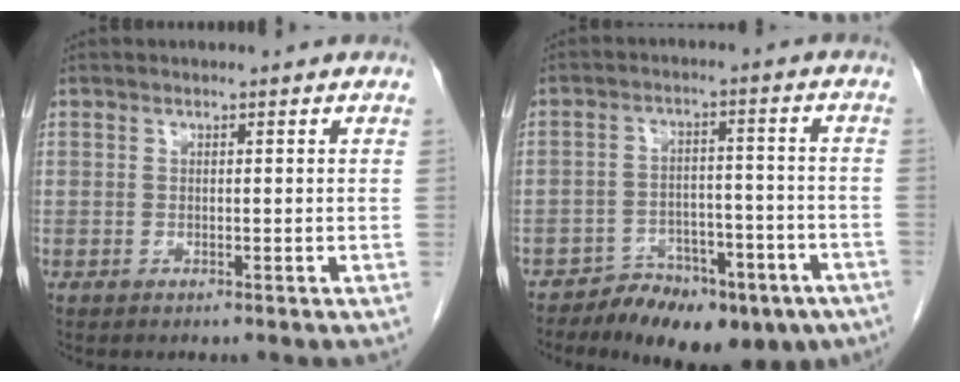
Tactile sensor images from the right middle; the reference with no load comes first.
{"total": 13.4, "force": [-9.5, 6.2, 7.1], "torque": [-0.081, 0.024, -0.139]}